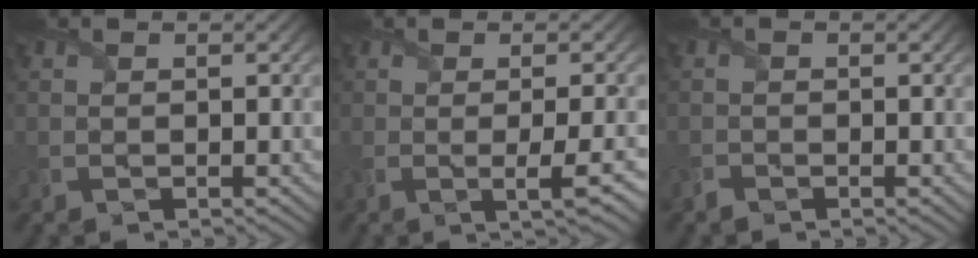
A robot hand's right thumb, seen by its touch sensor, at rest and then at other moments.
{"total": 3.7, "force": [-0.8, 0.3, 3.6], "torque": [-0.058, 0.002, -0.017]}
{"total": 1.1, "force": [-1.1, 0.2, -0.1], "torque": [0.001, 0.000, -0.025]}